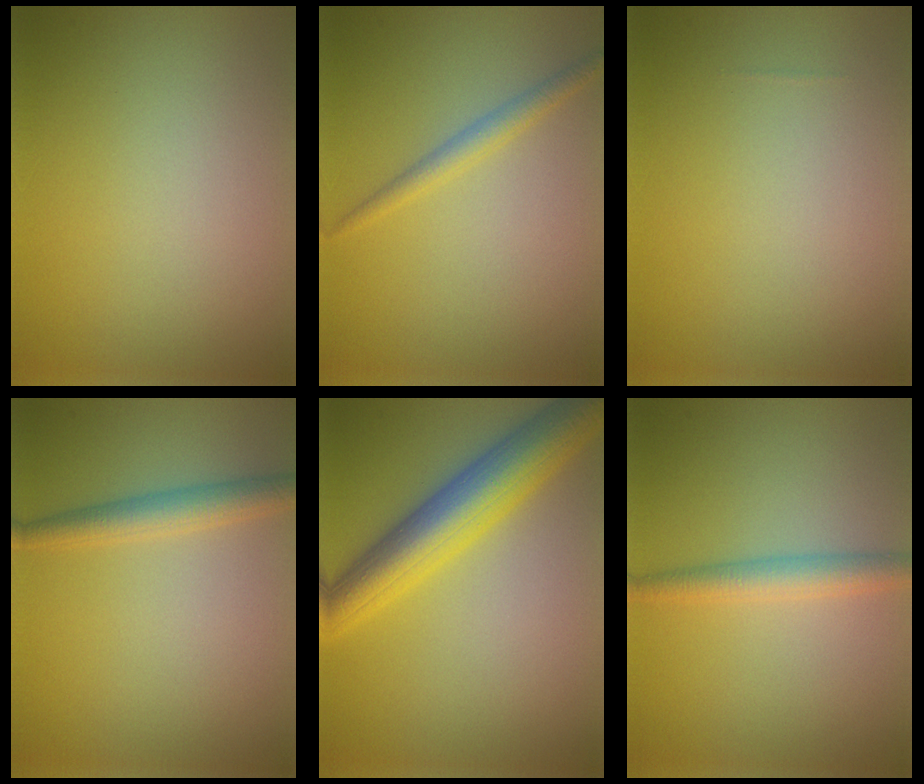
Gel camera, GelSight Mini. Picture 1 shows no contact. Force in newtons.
{"total": 1.7, "press": 1.7, "slide": 0.0}
{"total": 0.0}
{"total": 2.8, "press": 2.8, "slide": 0.1}
{"total": 7.5, "press": 7.5, "slide": 0.2}
{"total": 2.7, "press": 2.7, "slide": 0.1}